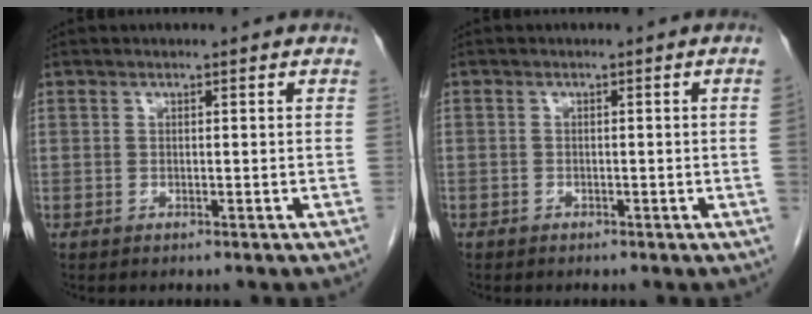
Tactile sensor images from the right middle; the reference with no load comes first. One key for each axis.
{"total": 0.9, "fx": -0.3, "fy": -0.2, "fz": 0.8, "tx": -0.014, "ty": 0.003, "tz": -0.006}